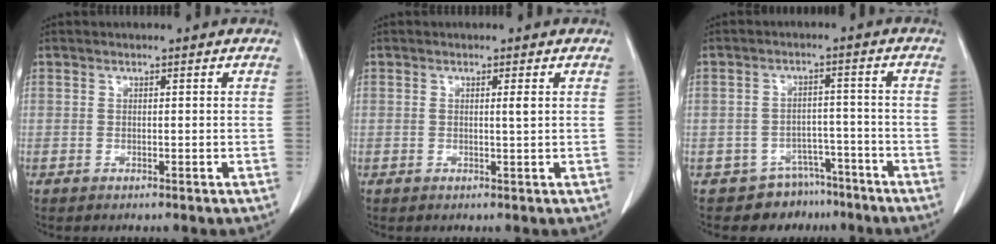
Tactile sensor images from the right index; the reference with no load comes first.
{"total": 1.0, "force": [0.3, -0.1, 1.0], "torque": [-0.017, 0.000, 0.003]}
{"total": 6.4, "force": [-5.0, 4.0, 0.0], "torque": [0.015, 0.033, -0.072]}